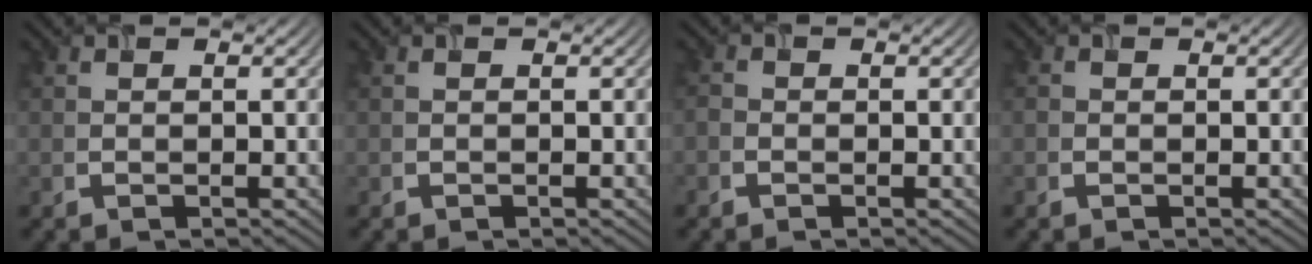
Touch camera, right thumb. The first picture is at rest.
{"total": 0.0}
{"total": 1.1, "force": [-0.8, 0.7, 0.4], "torque": [-0.011, -0.001, -0.019]}
{"total": 0.6, "force": [-0.3, 0.4, 0.2], "torque": [-0.007, -0.003, -0.007]}